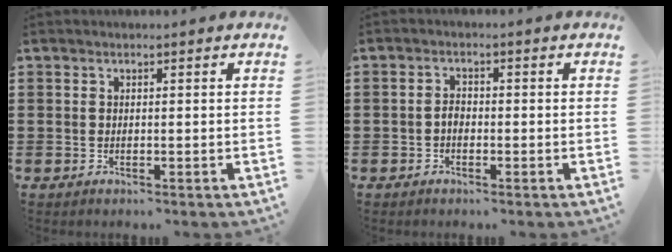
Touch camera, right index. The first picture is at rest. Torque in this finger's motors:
{"motor_torque": [0.40, -0.32, 0.24, 0.01]}